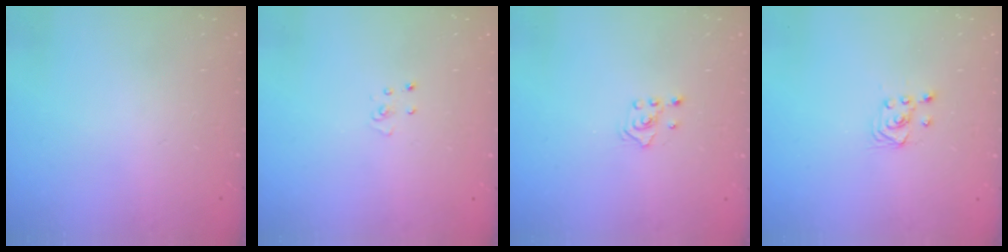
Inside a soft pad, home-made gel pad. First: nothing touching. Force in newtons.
{"total": 2.5, "press": 2.5, "slide": 0.3}
{"total": 2.4, "press": 2.2, "slide": 0.8}
{"total": 3.0, "press": 2.8, "slide": 1.1}